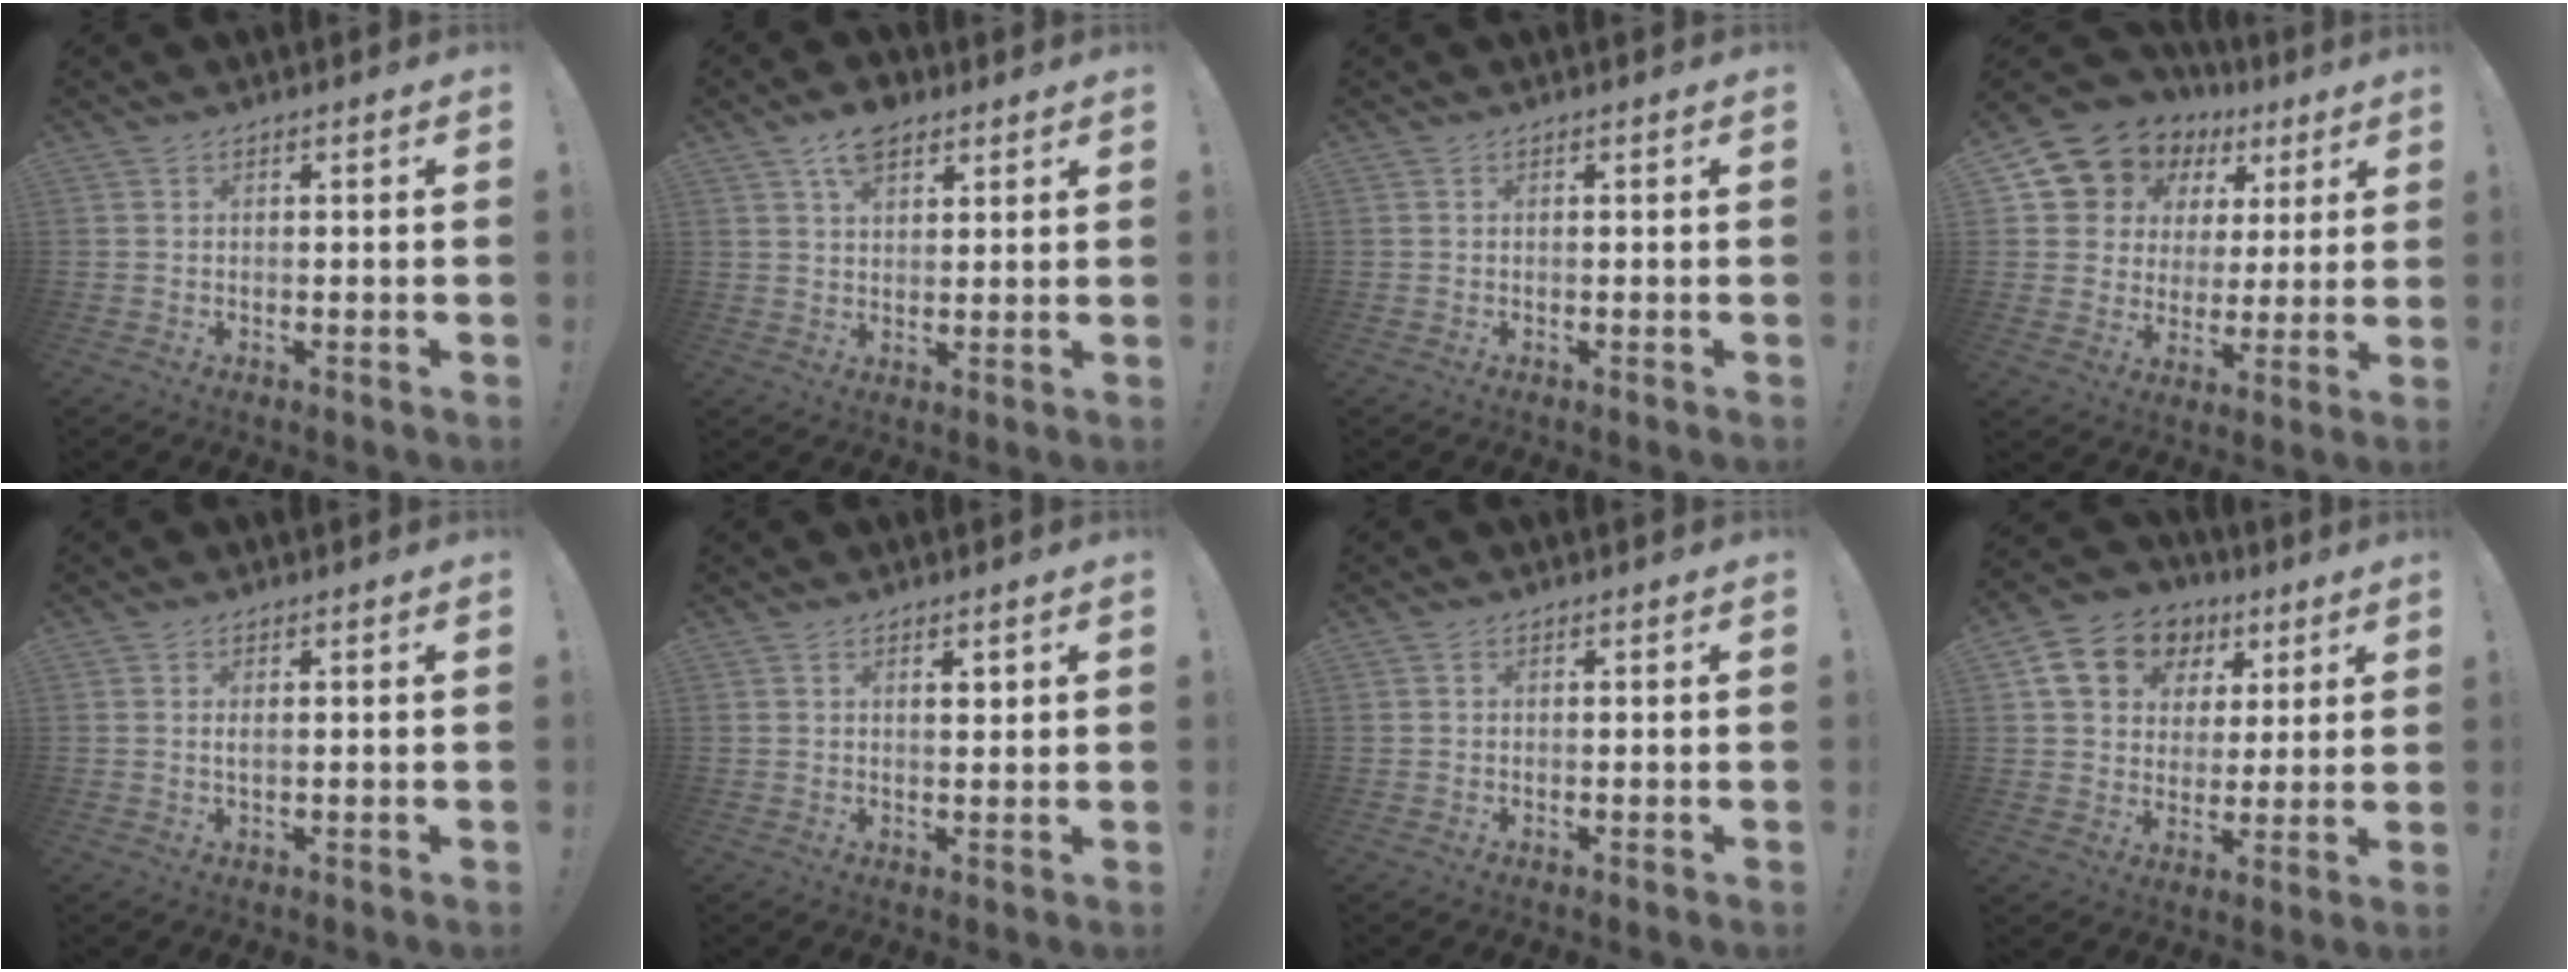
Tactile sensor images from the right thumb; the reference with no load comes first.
{"total": 7.6, "force": [5.0, 4.2, 3.9], "torque": [-0.054, -0.018, 0.089]}
{"total": 0.0}
{"total": 10.6, "force": [6.7, 7.9, 2.3], "torque": [-0.045, -0.055, 0.134]}
{"total": 1.1, "force": [0.1, 0.1, 1.1], "torque": [-0.018, 0.000, 0.000]}
{"total": 1.7, "force": [1.0, 0.6, 1.3], "torque": [-0.006, -0.009, 0.013]}
{"total": 0.0}
{"total": 14.1, "force": [6.3, 11.1, 6.0], "torque": [-0.082, -0.026, 0.125]}